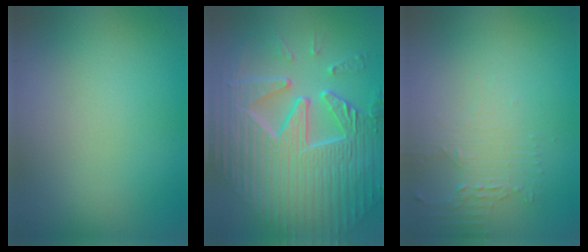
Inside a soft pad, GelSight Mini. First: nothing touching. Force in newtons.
{"total": 11.0, "press": 7.4, "slide": 8.1}
{"total": 2.0, "press": 1.6, "slide": 1.1}